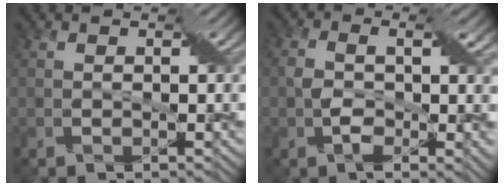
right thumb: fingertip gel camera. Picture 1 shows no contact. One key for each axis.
{"total": 4.3, "fx": -0.6, "fy": 2.0, "fz": 3.8, "tx": -0.072, "ty": -0.005, "tz": -0.013}